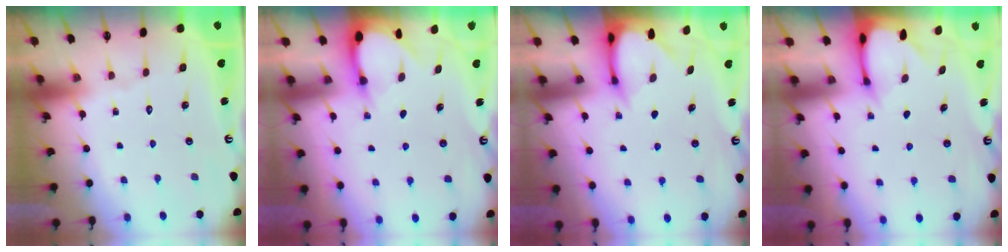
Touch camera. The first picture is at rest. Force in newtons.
{"total": 3.0, "press": 3.0, "slide": 0.3}
{"total": 3.3, "press": 3.3, "slide": 0.3}
{"total": 2.6, "press": 2.5, "slide": 0.3}